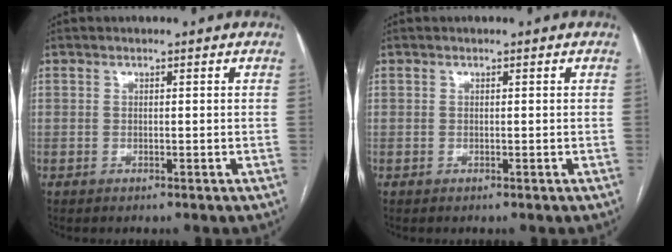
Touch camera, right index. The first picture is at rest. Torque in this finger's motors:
{"motor_torque": [0.00, 0.00, 0.00, 0.00]}